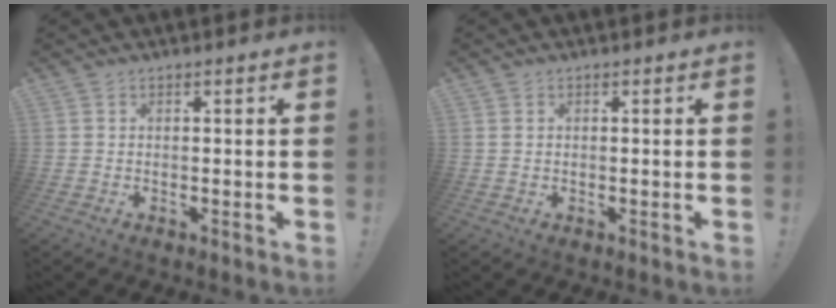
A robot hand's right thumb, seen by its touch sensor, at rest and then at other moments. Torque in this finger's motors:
{"motor_torque": [-0.01, -0.03, -0.42, 0.23, 0.04]}